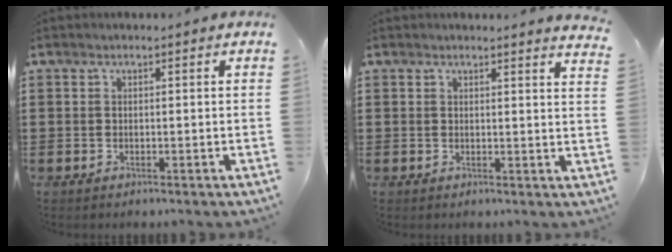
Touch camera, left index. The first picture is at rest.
{"total": 1.8, "force": [1.7, -0.3, 0.5], "torque": [-0.006, -0.007, 0.031]}